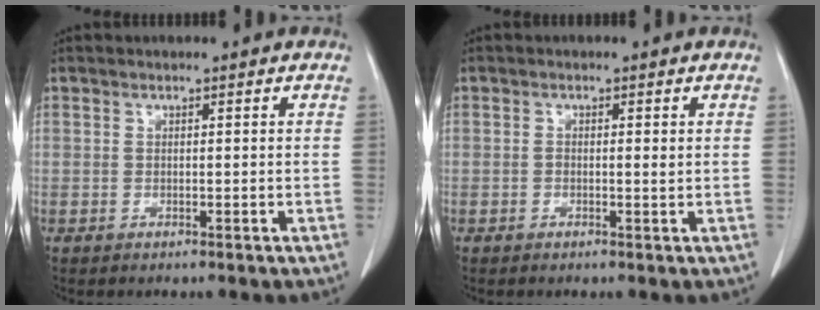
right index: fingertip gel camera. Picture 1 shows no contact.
{"total": 1.0, "force": [0.0, 0.3, 1.0], "torque": [-0.017, -0.001, 0.000]}